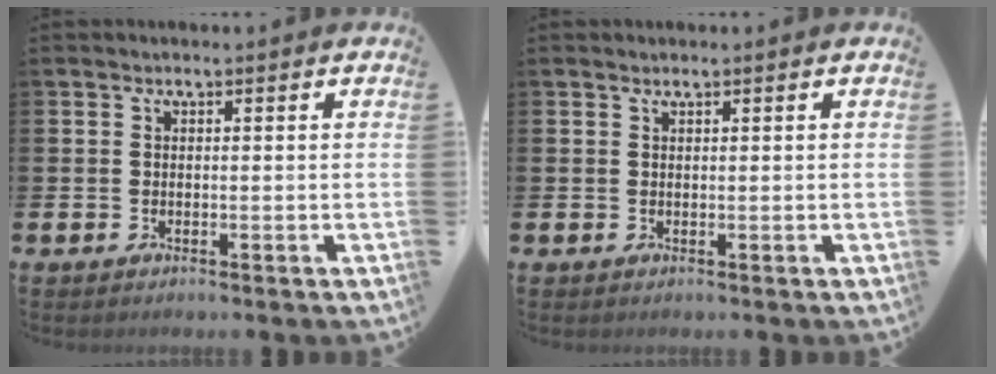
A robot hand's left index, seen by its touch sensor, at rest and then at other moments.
{"total": 0.6, "force": [0.6, 0.0, 0.2], "torque": [-0.002, 0.000, 0.010]}